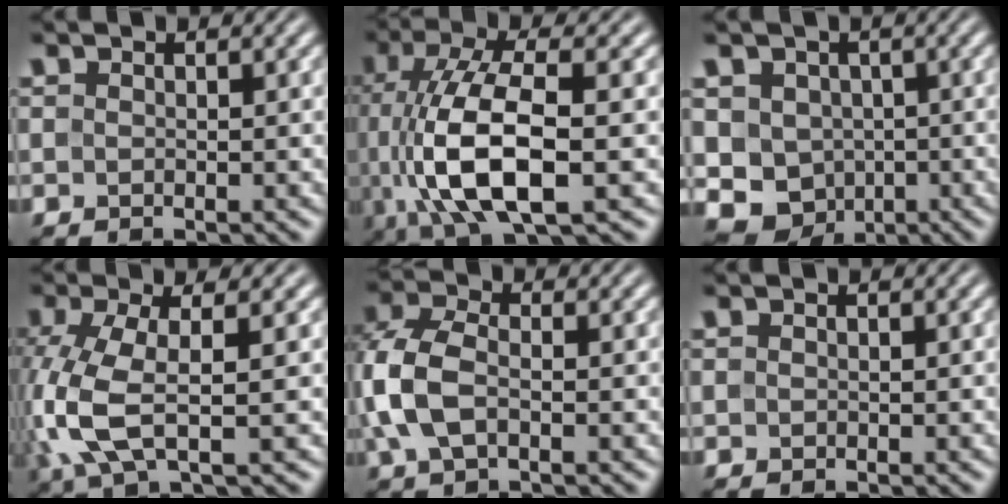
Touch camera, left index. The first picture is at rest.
{"total": 10.5, "force": [-1.6, 3.8, 9.6], "torque": [-0.194, 0.002, -0.030]}
{"total": 7.1, "force": [-0.5, 6.5, 2.9], "torque": [-0.047, -0.007, -0.021]}
{"total": 6.2, "force": [-0.6, 1.9, 5.8], "torque": [-0.151, -0.006, -0.011]}
{"total": 5.9, "force": [-0.8, 3.6, 4.7], "torque": [-0.124, 0.005, -0.023]}
{"total": 0.0}